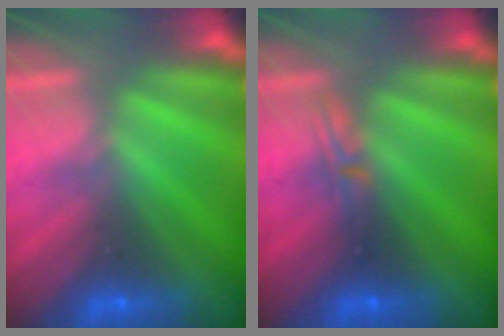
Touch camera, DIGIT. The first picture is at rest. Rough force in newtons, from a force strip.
{"total": 2.3}